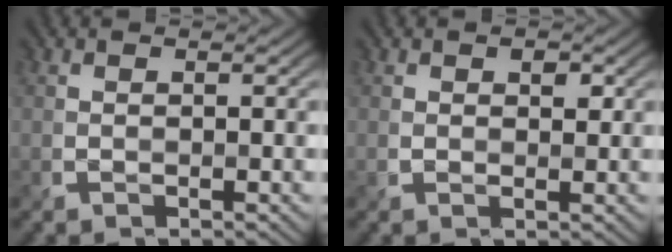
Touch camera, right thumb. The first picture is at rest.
{"total": 1.6, "force": [0.6, 1.1, 1.1], "torque": [-0.014, -0.004, 0.013]}